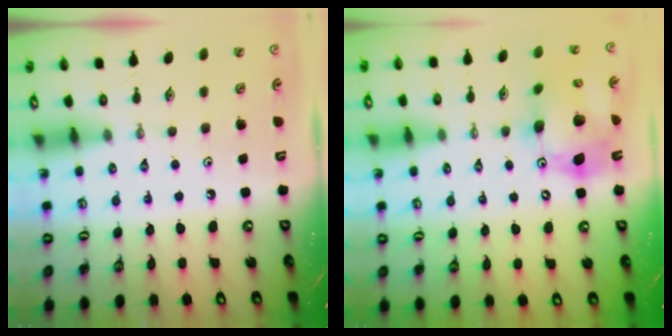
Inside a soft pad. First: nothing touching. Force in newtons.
{"total": 16.9, "press": 16.7, "slide": 2.8}